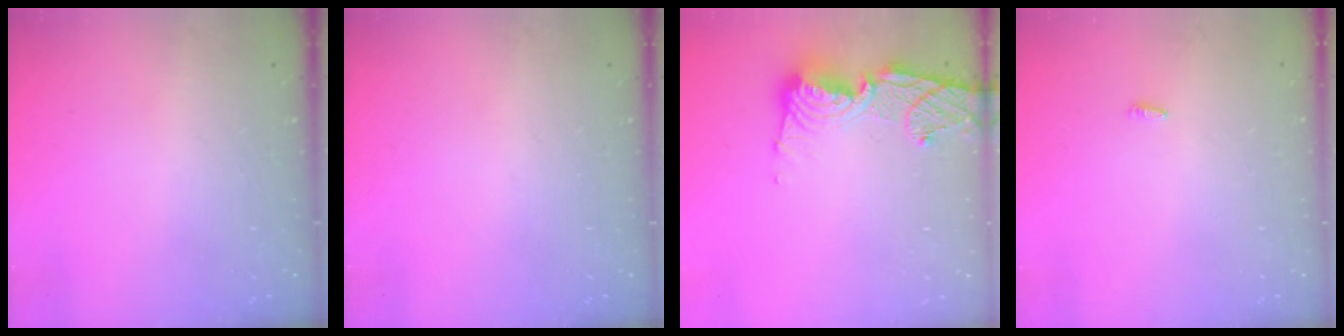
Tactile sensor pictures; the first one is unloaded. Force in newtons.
{"total": 0.0}
{"total": 13.3, "press": 13.2, "slide": 1.6}
{"total": 2.1, "press": 1.9, "slide": 0.7}